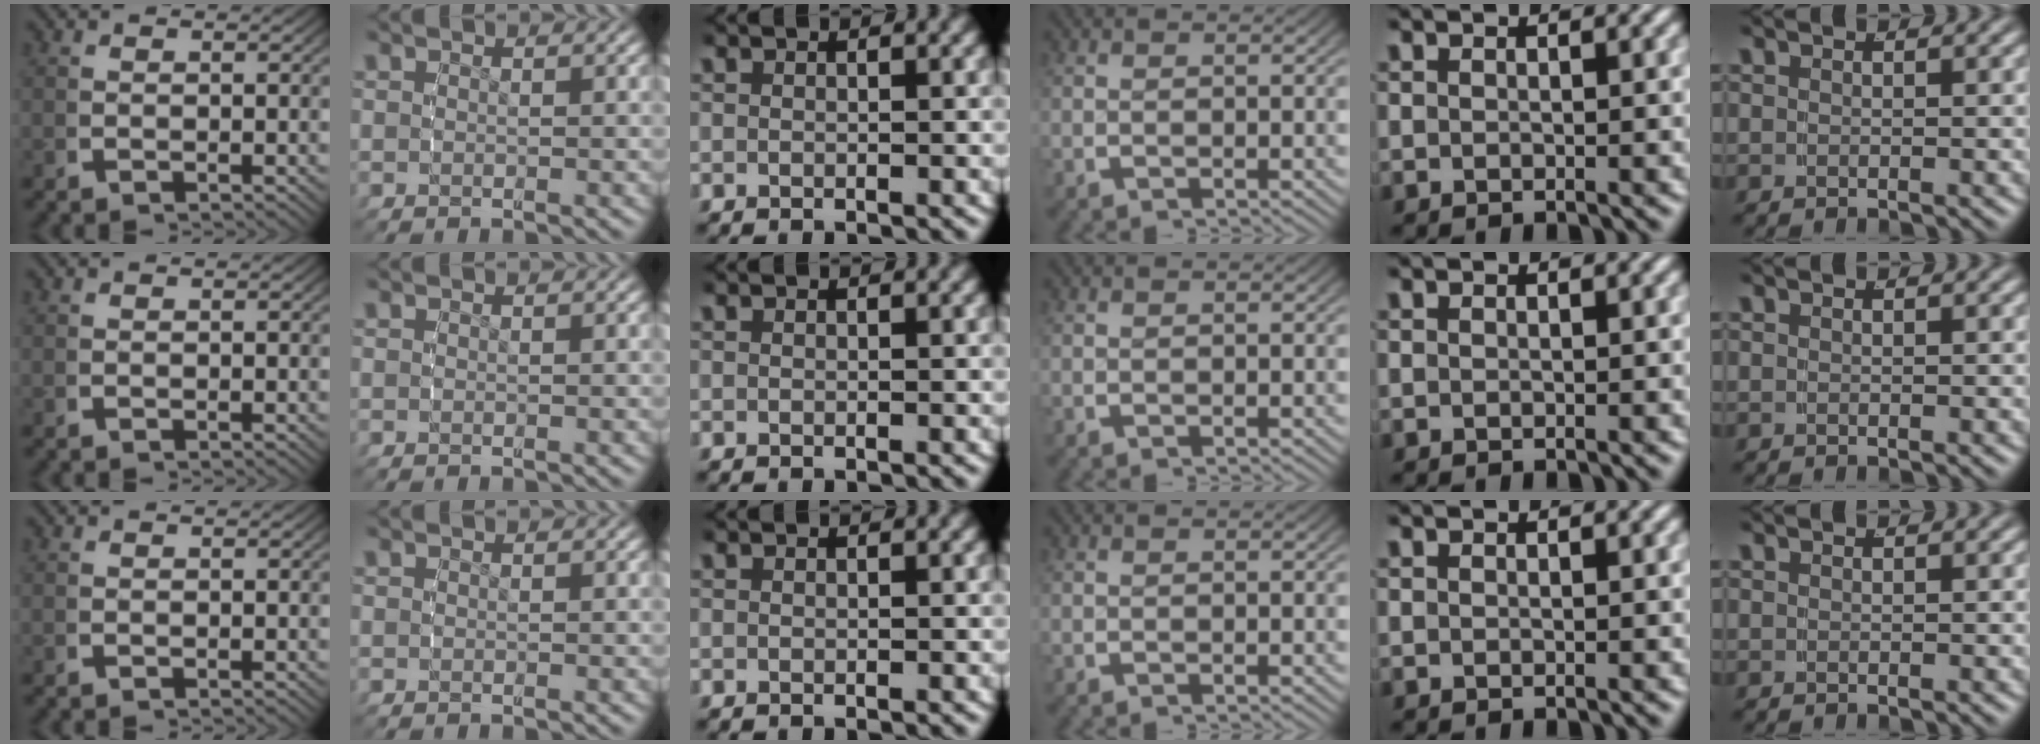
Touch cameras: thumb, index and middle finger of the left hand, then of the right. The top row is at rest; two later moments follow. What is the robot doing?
{"motion": "reach", "object": "shorts"}